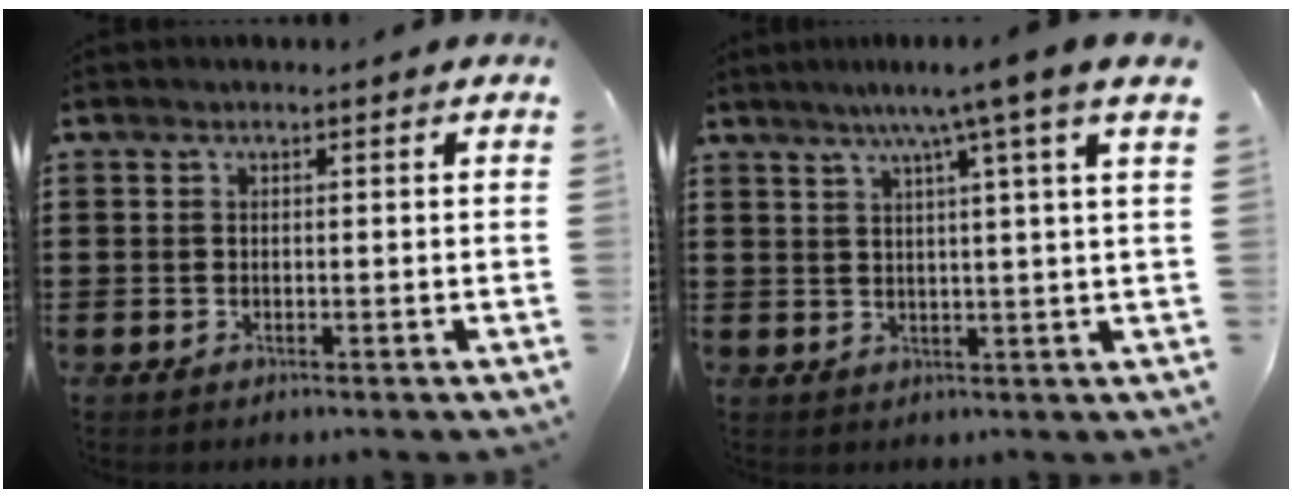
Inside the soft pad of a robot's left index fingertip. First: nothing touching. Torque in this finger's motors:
{"motor_torque": [1.96, -0.18, 0.40, 0.21]}